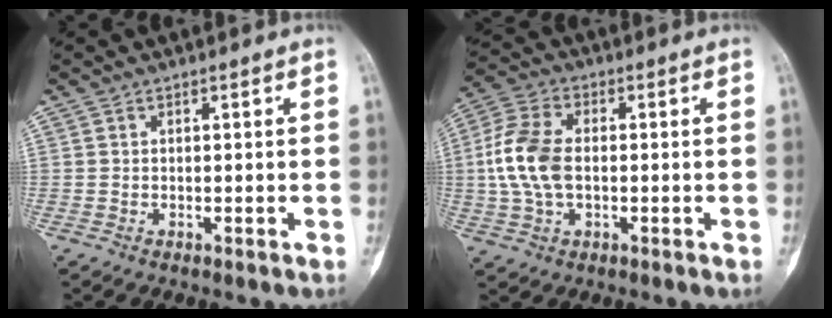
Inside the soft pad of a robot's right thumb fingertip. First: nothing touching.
{"total": 10.6, "force": [-0.4, 6.4, 8.5], "torque": [-0.187, 0.017, -0.013]}